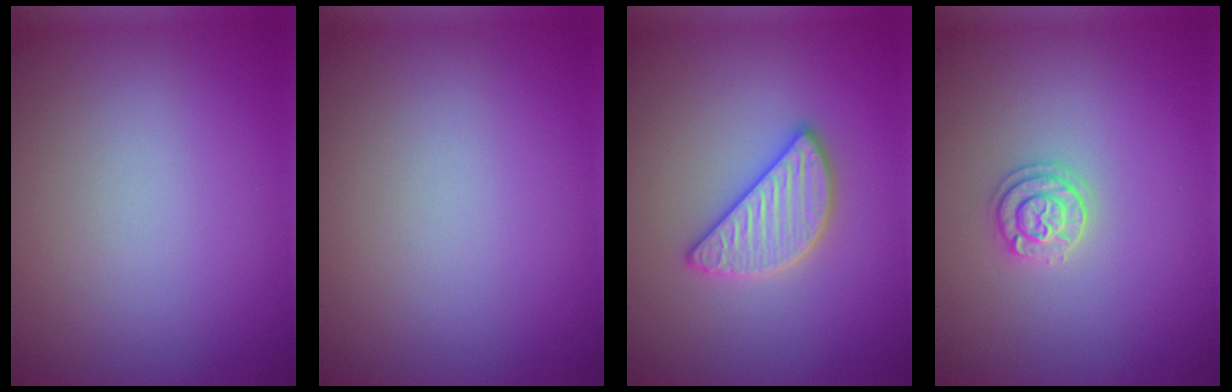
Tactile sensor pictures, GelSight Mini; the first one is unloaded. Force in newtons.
{"total": 0.0}
{"total": 3.3, "press": 3.3, "slide": 0.3}
{"total": 1.9, "press": 1.9, "slide": 0.2}